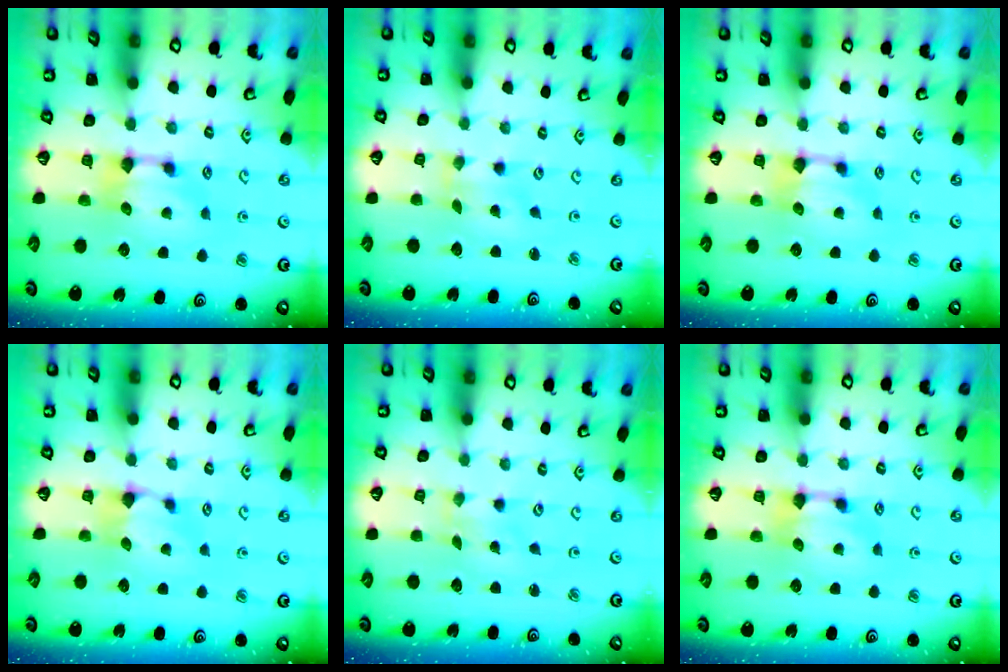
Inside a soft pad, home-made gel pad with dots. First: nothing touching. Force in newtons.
{"total": 2.6, "press": 2.4, "slide": 1.0}
{"total": 0.0}
{"total": 0.6, "press": 0.3, "slide": 0.6}
{"total": 5.5, "press": 5.5, "slide": 0.5}
{"total": 0.0}